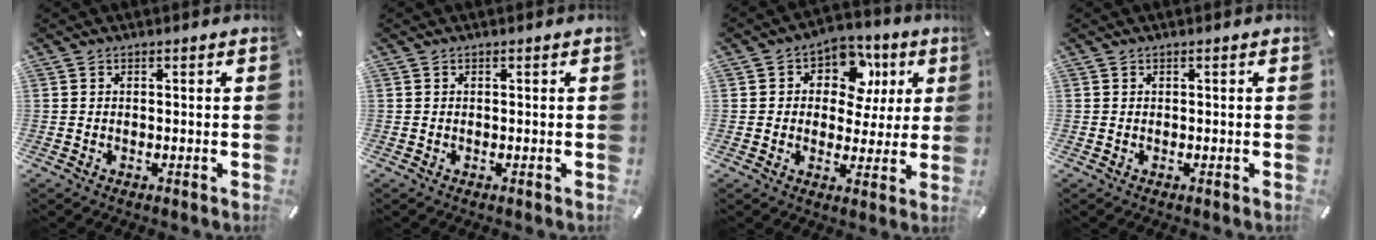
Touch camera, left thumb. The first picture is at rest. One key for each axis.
{"total": 0.0}
{"total": 10.6, "fx": 3.5, "fy": 8.1, "fz": 5.9, "tx": -0.084, "ty": -0.014, "tz": 0.060}
{"total": 0.0}